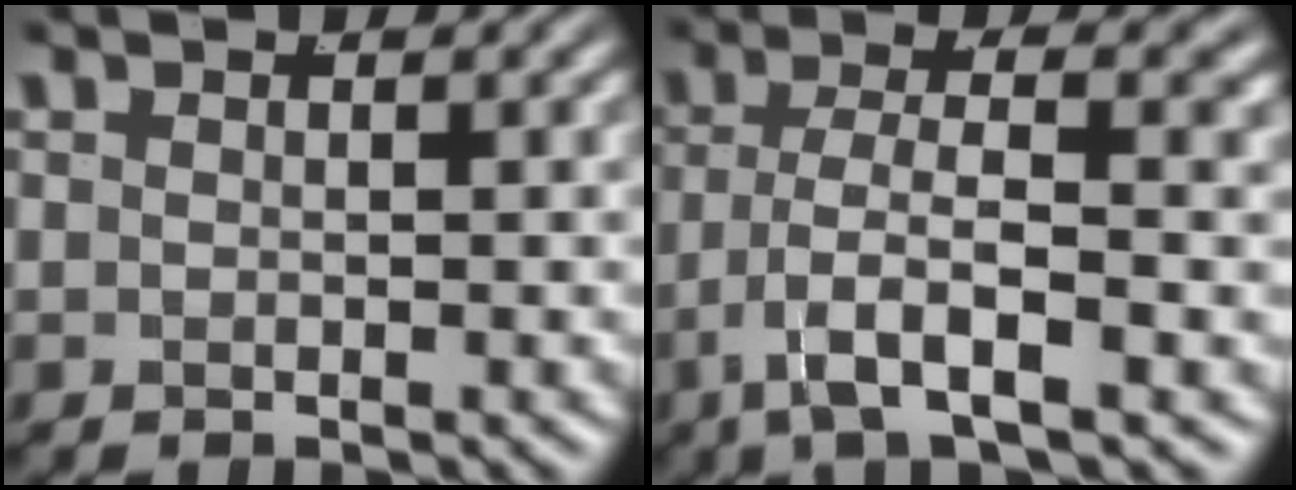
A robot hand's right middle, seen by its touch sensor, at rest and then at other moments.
{"total": 6.0, "force": [-1.4, 2.0, 5.5], "torque": [-0.102, -0.019, -0.012]}